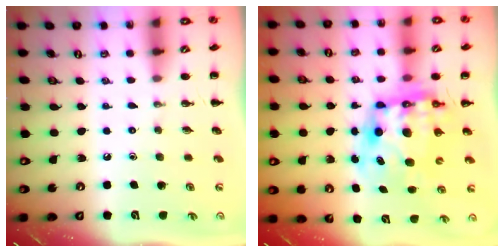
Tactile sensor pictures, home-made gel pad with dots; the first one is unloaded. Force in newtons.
{"total": 11.5, "press": 11.2, "slide": 2.7}